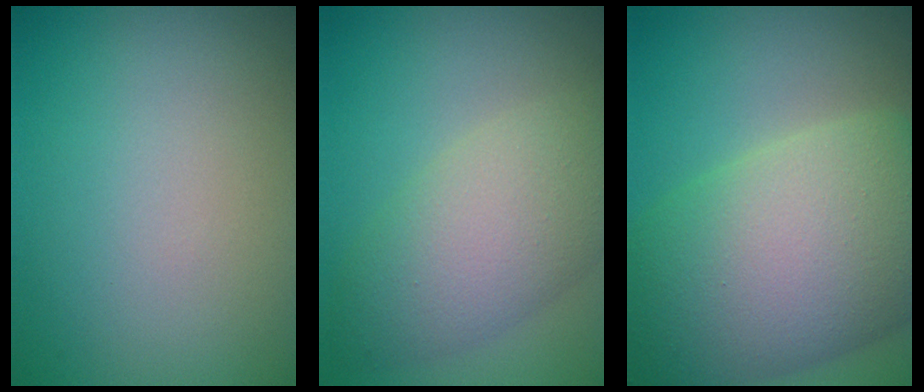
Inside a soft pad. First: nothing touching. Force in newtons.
{"total": 6.4, "press": 6.3, "slide": 0.5}
{"total": 13.5, "press": 13.4, "slide": 0.7}